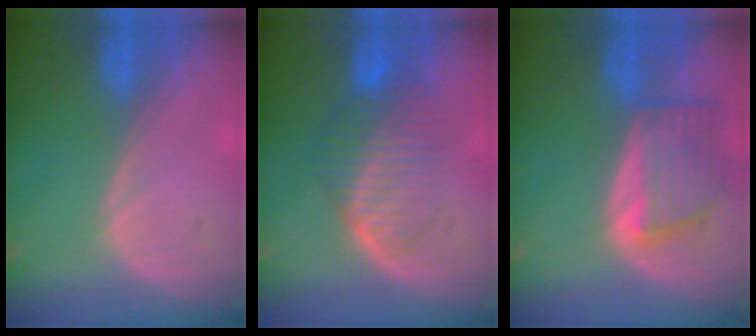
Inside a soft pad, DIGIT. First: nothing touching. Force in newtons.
{"total": 7.2, "press": 6.6, "slide": 2.7}
{"total": 6.8, "press": 6.5, "slide": 2.2}